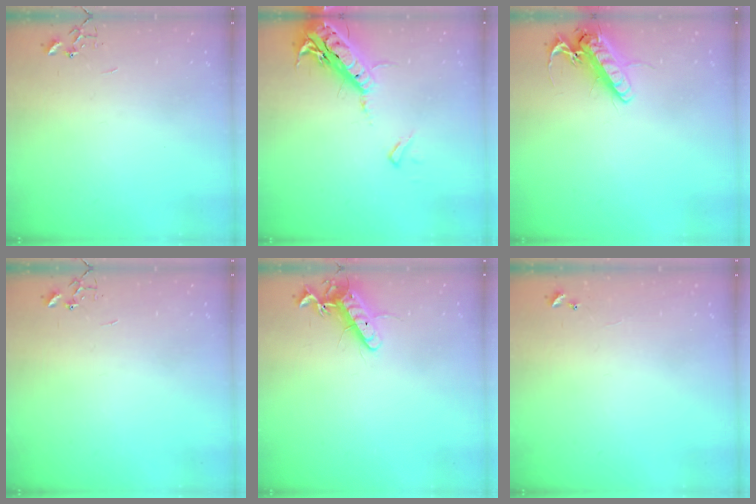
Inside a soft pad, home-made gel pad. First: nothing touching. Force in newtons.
{"total": 19.4, "press": 19.0, "slide": 4.2}
{"total": 14.1, "press": 13.9, "slide": 2.6}
{"total": 0.0}
{"total": 12.5, "press": 12.4, "slide": 1.0}
{"total": 5.1, "press": 5.0, "slide": 0.3}